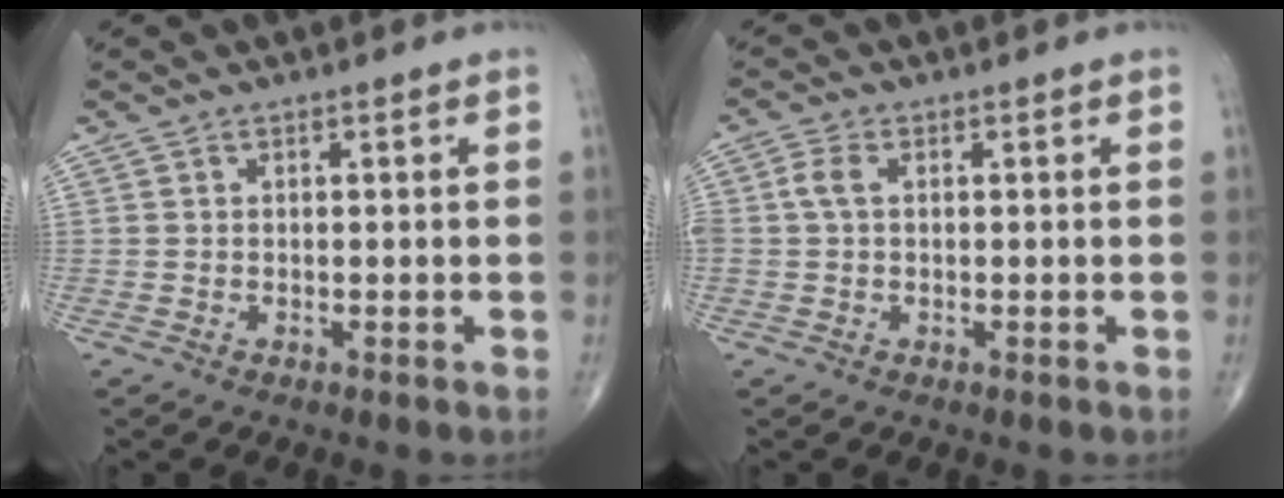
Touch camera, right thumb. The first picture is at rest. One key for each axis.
{"total": 3.0, "fx": 0.4, "fy": 1.8, "fz": 2.4, "tx": -0.065, "ty": 0.009, "tz": 0.006}